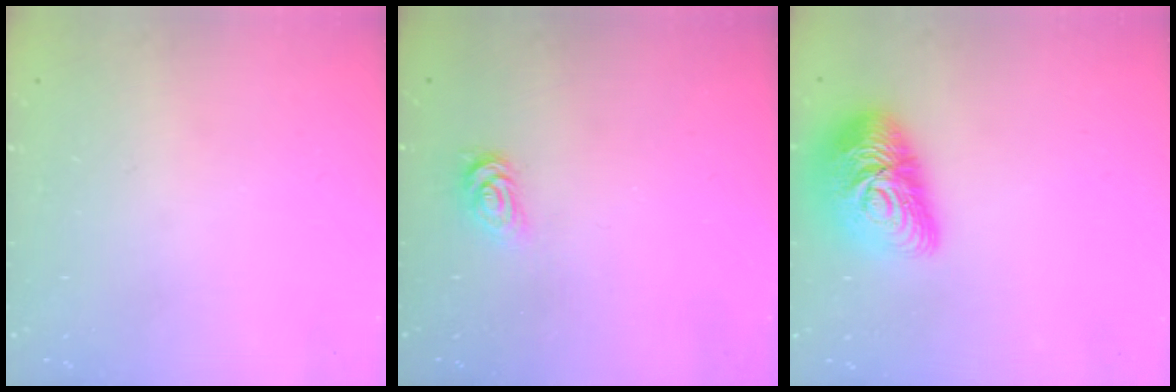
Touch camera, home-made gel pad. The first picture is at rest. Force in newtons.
{"total": 2.5, "press": 2.5, "slide": 0.4}
{"total": 16.1, "press": 16.1, "slide": 0.9}